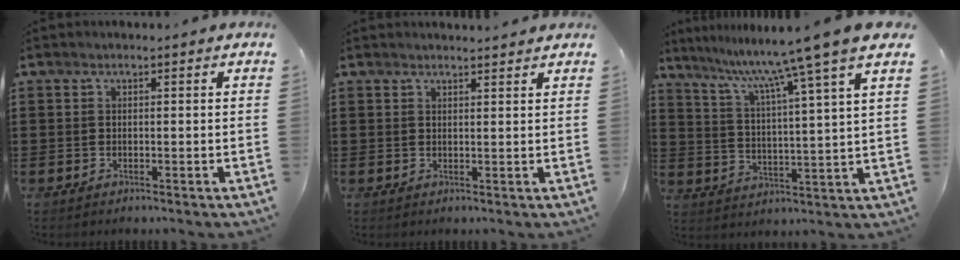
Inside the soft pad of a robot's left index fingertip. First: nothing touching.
{"total": 1.5, "force": [1.5, 0.0, 0.2], "torque": [-0.008, -0.001, 0.030]}
{"total": 10.0, "force": [8.2, -2.1, 5.3], "torque": [-0.134, -0.050, 0.126]}